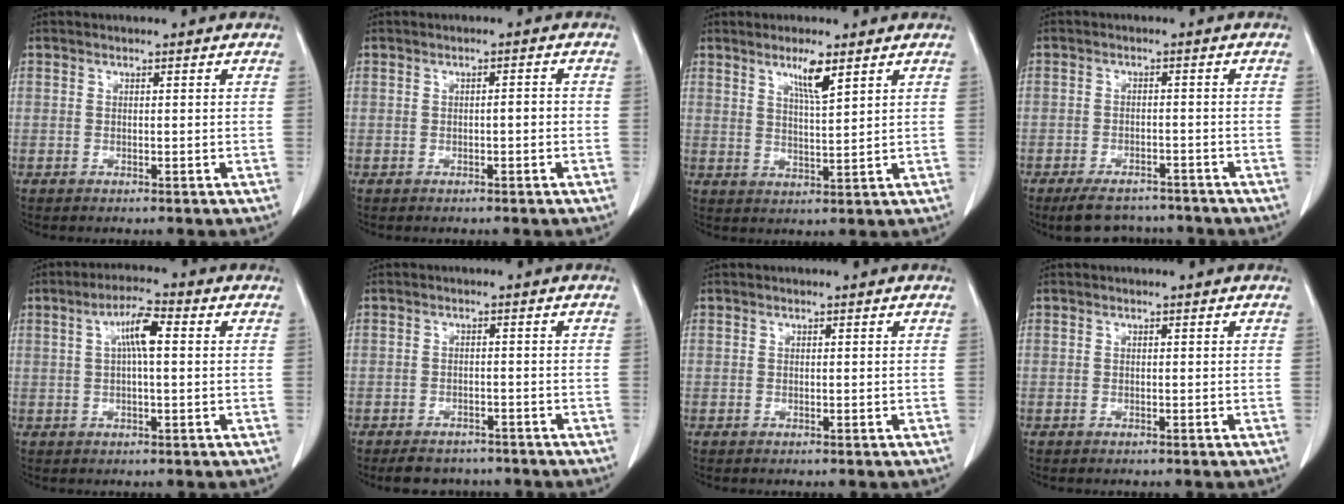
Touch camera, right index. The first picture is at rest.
{"total": 1.2, "force": [-0.3, 0.3, 1.1], "torque": [-0.018, 0.002, -0.004]}
{"total": 4.8, "force": [3.0, 0.1, 3.7], "torque": [-0.068, -0.008, 0.055]}
{"total": 7.4, "force": [-6.5, 2.7, 2.4], "torque": [-0.028, -0.003, -0.091]}
{"total": 5.5, "force": [1.1, 0.8, 5.3], "torque": [-0.099, 0.014, 0.017]}
{"total": 5.7, "force": [-4.9, 2.6, 1.2], "torque": [-0.013, 0.002, -0.062]}
{"total": 0.0}
{"total": 0.0}